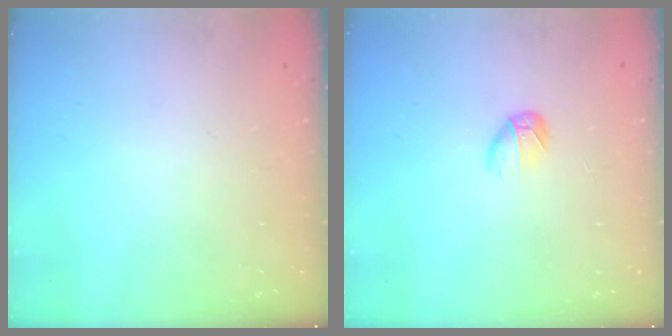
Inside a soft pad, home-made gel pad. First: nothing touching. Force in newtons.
{"total": 3.8, "press": 3.6, "slide": 1.1}